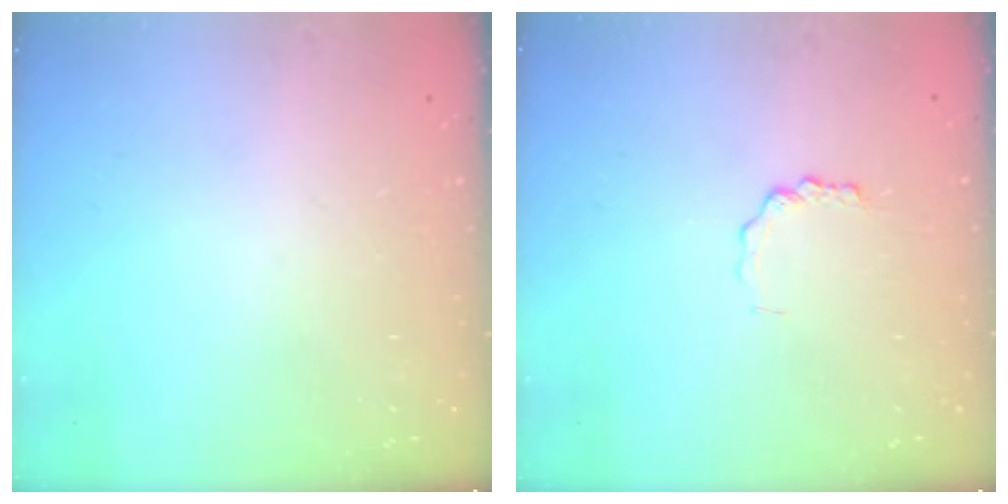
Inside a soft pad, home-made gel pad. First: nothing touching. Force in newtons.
{"total": 2.0, "press": 2.0, "slide": 0.1}